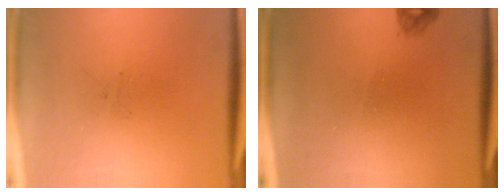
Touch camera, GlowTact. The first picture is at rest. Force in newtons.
{"total": 0.8}